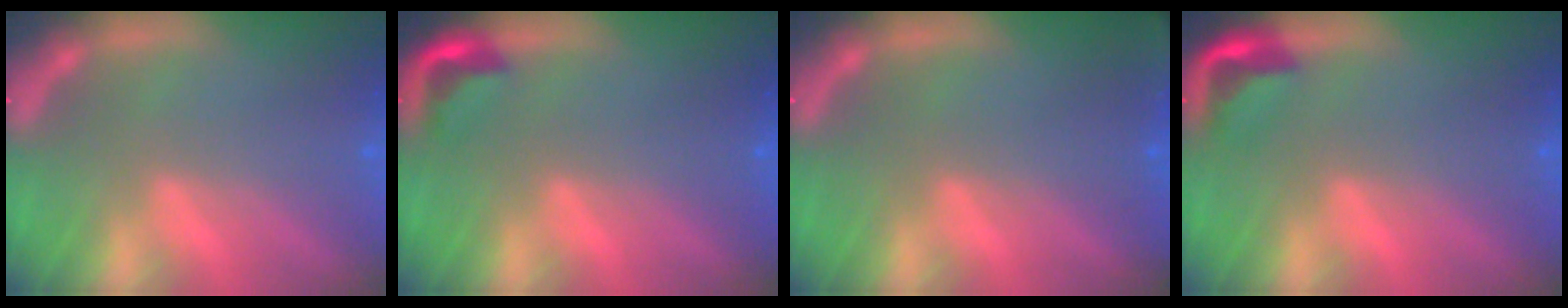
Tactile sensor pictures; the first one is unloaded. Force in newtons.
{"total": 2.4}
{"total": 2.9}
{"total": 2.9}